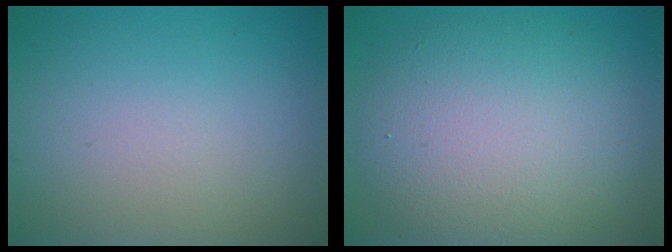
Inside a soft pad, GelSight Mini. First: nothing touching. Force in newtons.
{"total": 8.6, "press": 8.5, "slide": 0.6}